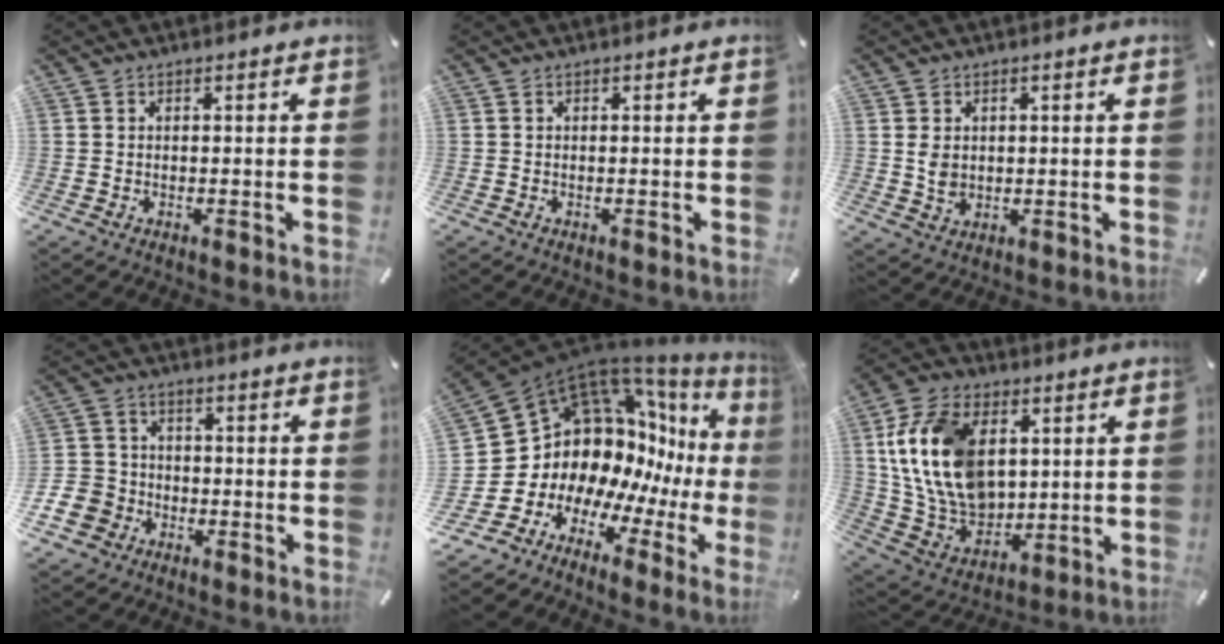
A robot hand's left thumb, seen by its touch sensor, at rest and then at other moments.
{"total": 0.0}
{"total": 4.0, "force": [0.5, 3.1, 2.3], "torque": [-0.053, -0.004, 0.006]}
{"total": 8.0, "force": [-3.5, 6.9, 2.2], "torque": [-0.069, 0.029, -0.067]}
{"total": 14.3, "force": [4.0, 12.0, 6.7], "torque": [-0.119, -0.110, 0.115]}
{"total": 19.3, "force": [4.7, 13.4, 13.0], "torque": [-0.292, -0.008, 0.086]}